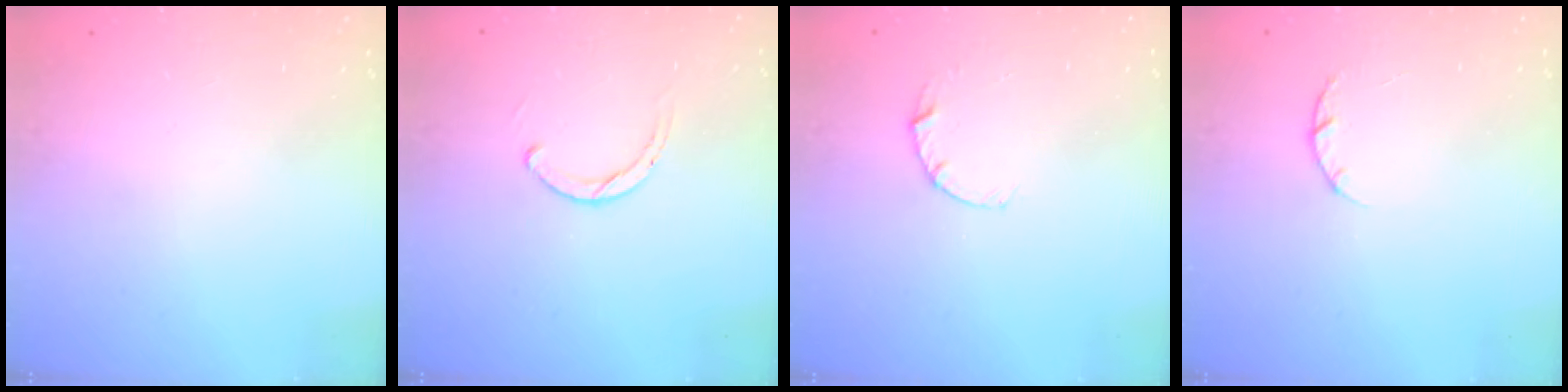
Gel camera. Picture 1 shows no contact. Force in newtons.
{"total": 1.9, "press": 1.9, "slide": 0.2}
{"total": 3.2, "press": 3.2, "slide": 0.4}
{"total": 2.0, "press": 1.9, "slide": 0.4}